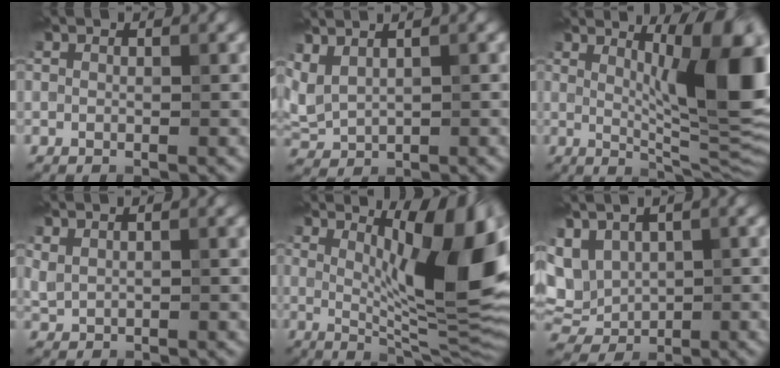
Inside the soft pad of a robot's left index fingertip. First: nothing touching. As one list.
[{"total": 2.2, "force": [1.4, 1.3, 1.2], "torque": [-0.045, 0.010, 0.044]}, {"total": 10.9, "force": [2.8, 2.8, 10.2], "torque": [-0.128, -0.004, 0.058]}, {"total": 1.6, "force": [1.0, 0.9, 0.9], "torque": [-0.033, 0.007, 0.037]}, {"total": 11.9, "force": [3.0, 3.4, 10.9], "torque": [-0.141, -0.002, 0.062]}, {"total": 6.2, "force": [1.7, 4.6, 3.8], "torque": [-0.106, 0.015, 0.045]}]